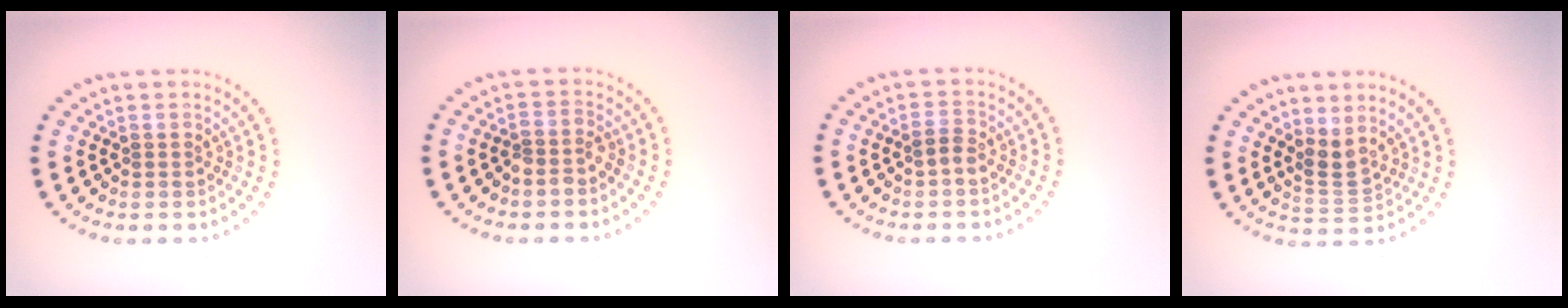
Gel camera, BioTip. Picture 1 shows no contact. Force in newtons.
{"total": 1.7, "press": 1.4, "slide": 1.0}
{"total": 1.2, "press": 1.1, "slide": 0.4}
{"total": 2.2, "press": 1.6, "slide": 1.6}